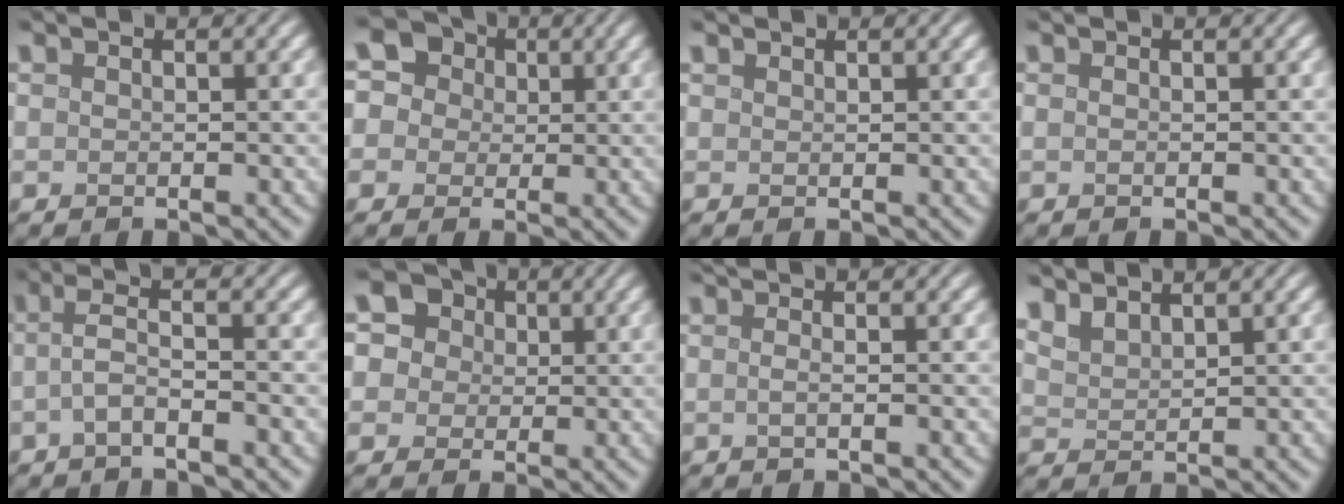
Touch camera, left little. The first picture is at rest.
{"total": 7.5, "force": [2.4, 6.4, 2.9], "torque": [-0.055, 0.038, 0.011]}
{"total": 0.6, "force": [0.6, 0.1, 0.1], "torque": [-0.001, 0.001, 0.013]}
{"total": 0.5, "force": [0.1, 0.2, 0.4], "torque": [-0.007, 0.001, -0.003]}
{"total": 2.8, "force": [-0.8, 0.5, 2.6], "torque": [-0.057, 0.006, -0.024]}
{"total": 7.0, "force": [2.8, 5.8, 2.8], "torque": [-0.050, 0.036, 0.020]}
{"total": 2.3, "force": [0.3, 1.0, 2.1], "torque": [-0.023, -0.002, -0.026]}
{"total": 3.1, "force": [2.7, 0.8, 1.1], "torque": [-0.025, 0.003, 0.057]}